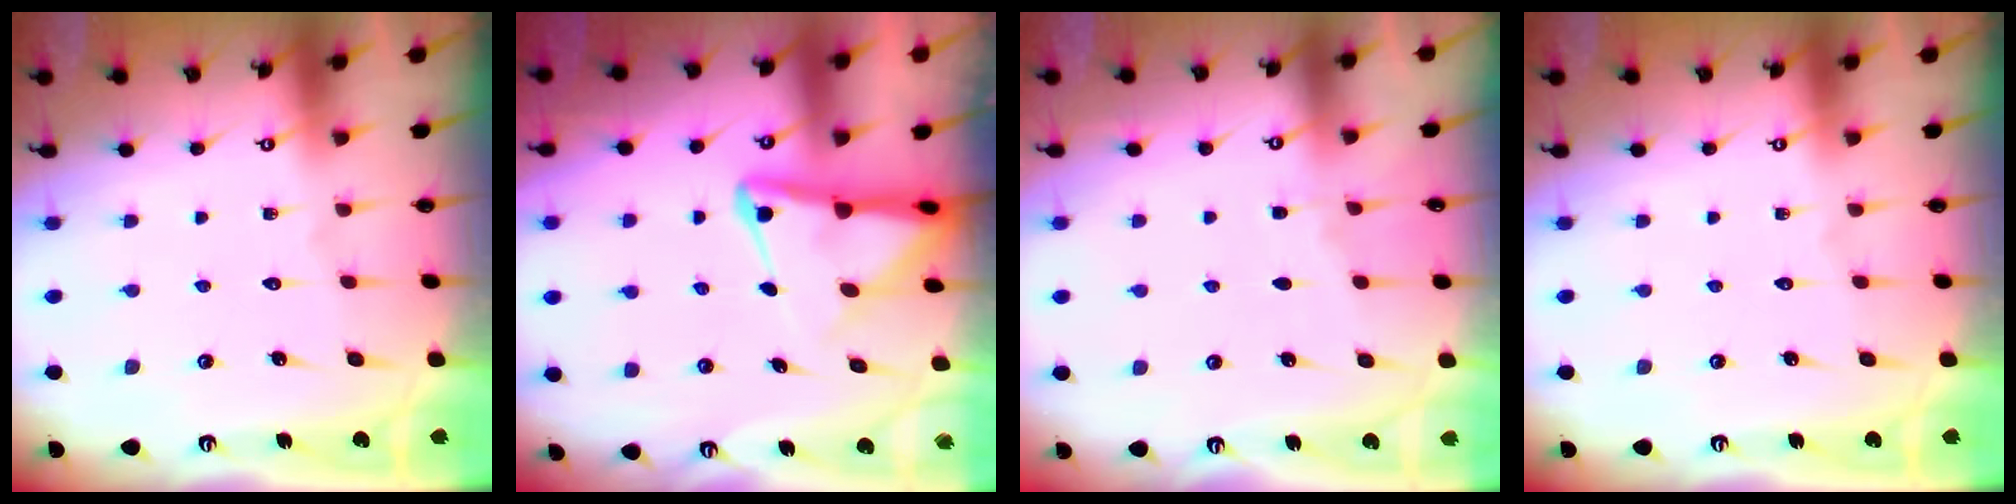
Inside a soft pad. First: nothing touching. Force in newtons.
{"total": 6.4, "press": 6.4, "slide": 0.9}
{"total": 1.6, "press": 1.6, "slide": 0.3}
{"total": 0.0}